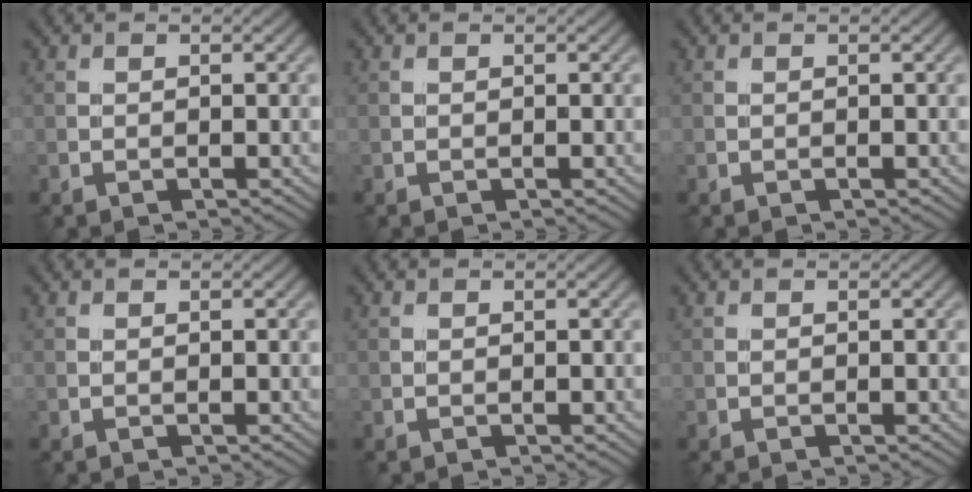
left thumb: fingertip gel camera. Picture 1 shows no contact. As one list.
[{"total": 0.0}, {"total": 0.0}, {"total": 0.0}, {"total": 0.0}, {"total": 0.0}]